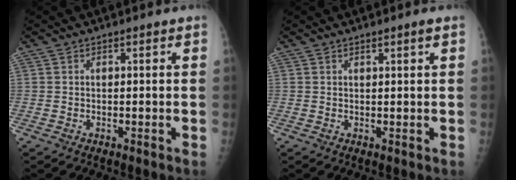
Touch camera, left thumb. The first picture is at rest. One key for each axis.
{"total": 1.1, "fx": 0.8, "fy": -0.1, "fz": 0.7, "tx": -0.009, "ty": -0.005, "tz": 0.013}